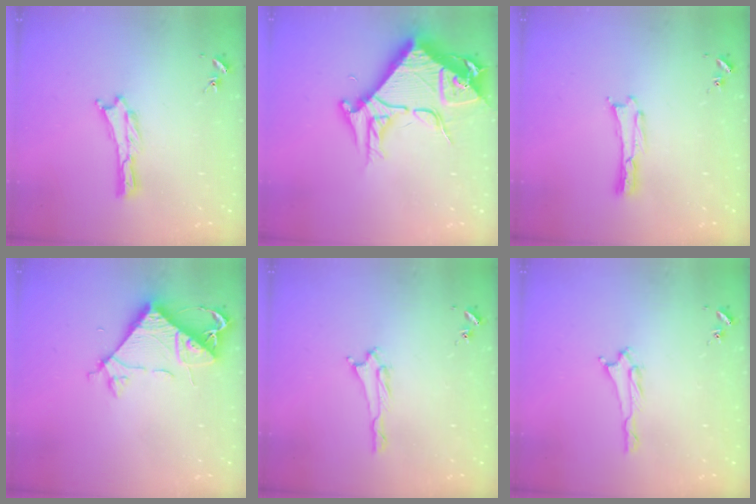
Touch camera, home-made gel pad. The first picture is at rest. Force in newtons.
{"total": 10.5, "press": 10.5, "slide": 1.0}
{"total": 0.0}
{"total": 7.1, "press": 7.1, "slide": 0.6}
{"total": 1.7, "press": 1.7, "slide": 0.3}
{"total": 1.7, "press": 1.7, "slide": 0.3}